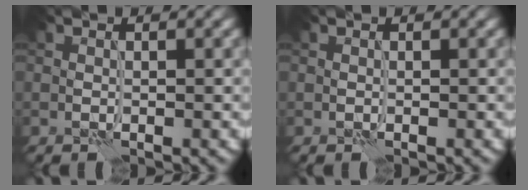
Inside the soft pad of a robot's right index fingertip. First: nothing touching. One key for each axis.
{"total": 0.0}